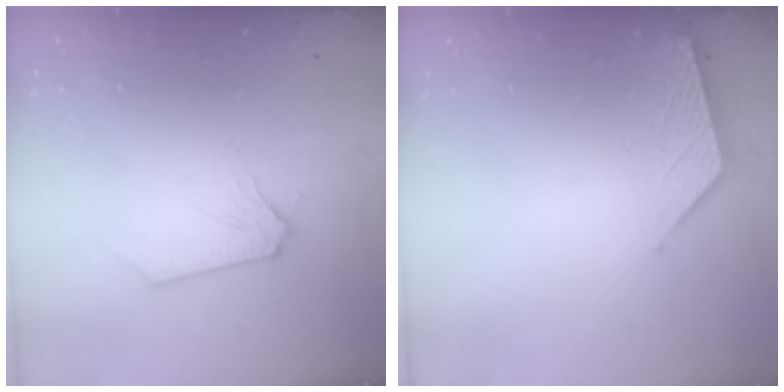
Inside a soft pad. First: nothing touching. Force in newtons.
{"total": 1.3, "press": 1.3, "slide": 0.2}